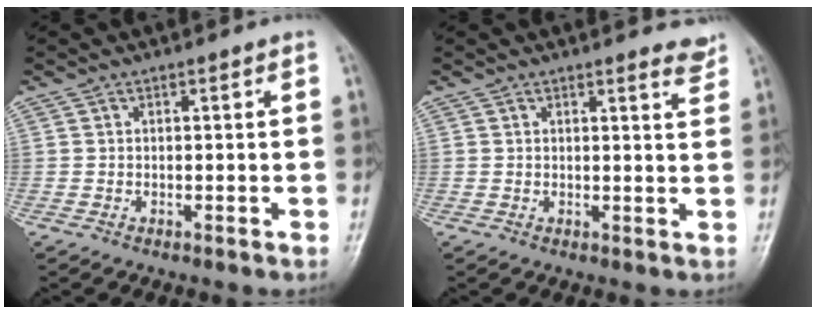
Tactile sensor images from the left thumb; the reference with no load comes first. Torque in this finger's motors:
{"motor_torque": [-0.19, -0.01, -0.42, -0.13, 0.06]}